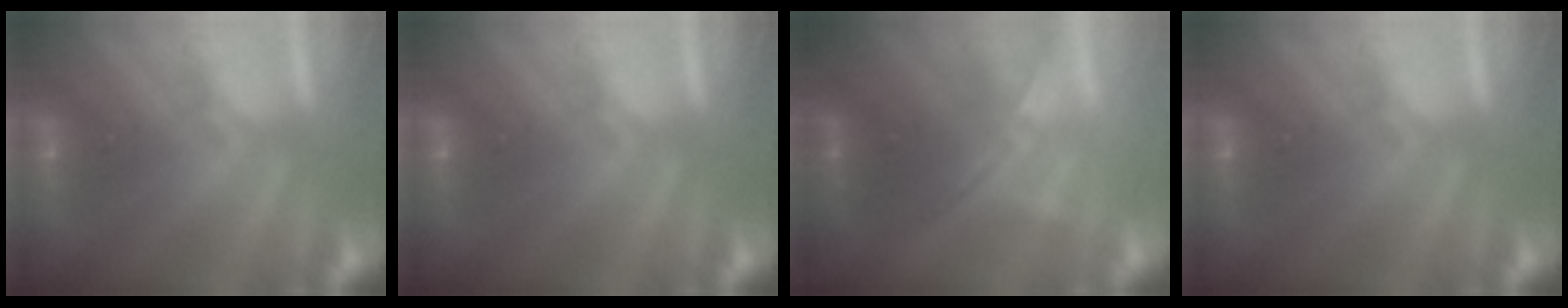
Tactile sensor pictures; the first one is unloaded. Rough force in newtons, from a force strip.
{"total": 0.0}
{"total": 1.7}
{"total": 0.0}